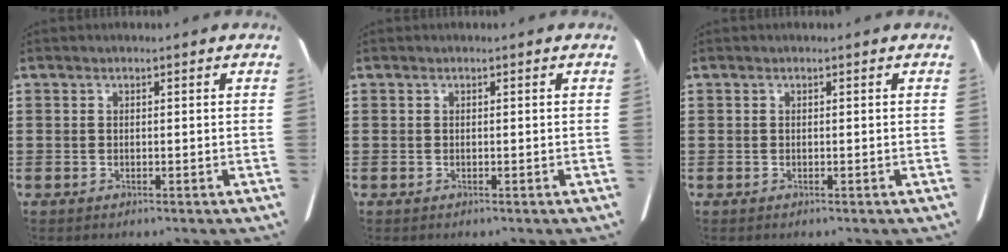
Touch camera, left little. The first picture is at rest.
{"total": 0.0}
{"total": 0.0}